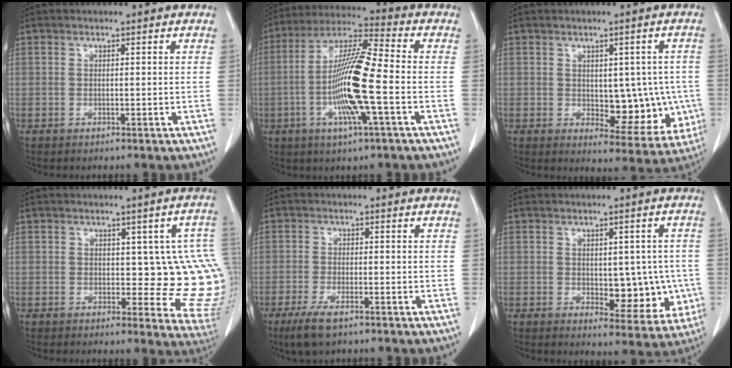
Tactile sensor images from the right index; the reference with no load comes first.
{"total": 14.3, "force": [-3.0, 0.5, 13.9], "torque": [-0.273, -0.004, -0.064]}
{"total": 9.6, "force": [-0.7, 5.0, 8.2], "torque": [-0.083, 0.002, 0.007]}
{"total": 10.5, "force": [0.5, 4.6, 9.5], "torque": [-0.087, 0.009, 0.009]}
{"total": 4.8, "force": [-3.1, 1.2, 3.4], "torque": [-0.072, -0.009, -0.054]}
{"total": 8.7, "force": [-0.9, 4.5, 7.4], "torque": [-0.073, 0.003, 0.001]}